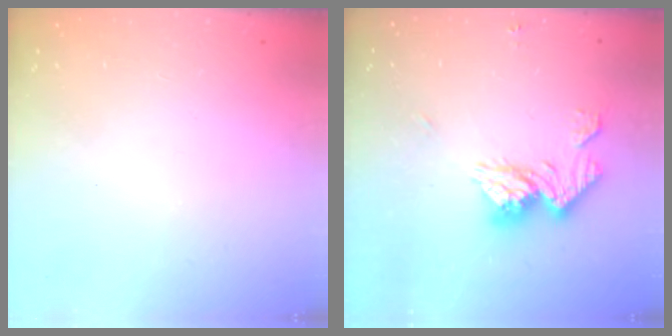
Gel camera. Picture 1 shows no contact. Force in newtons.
{"total": 13.3, "press": 13.2, "slide": 1.2}